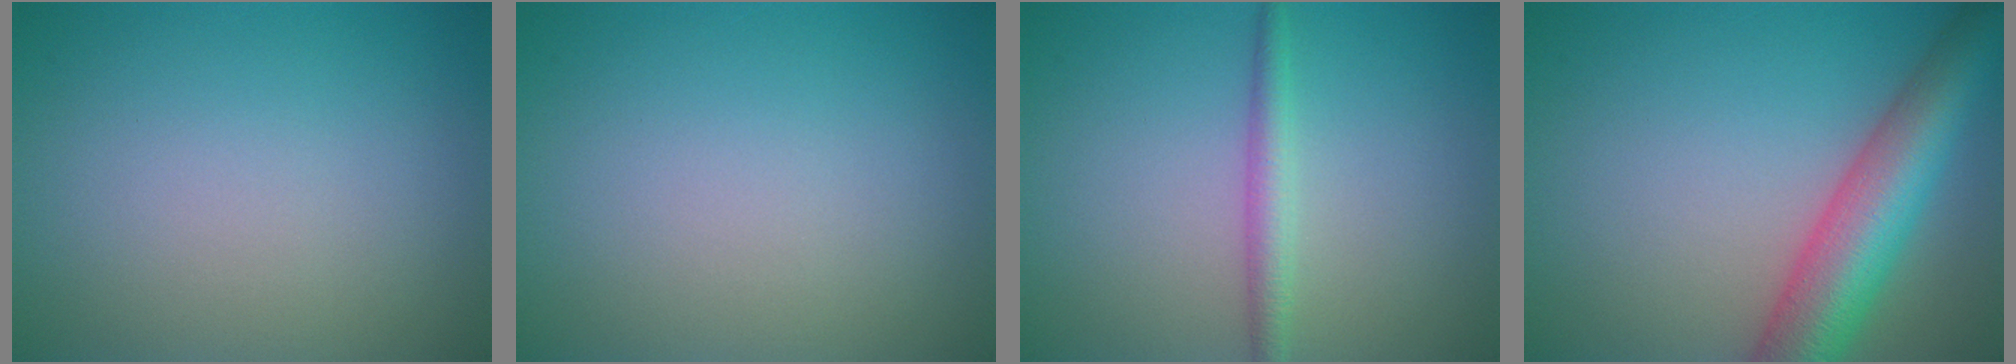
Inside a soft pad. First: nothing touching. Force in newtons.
{"total": 0.0}
{"total": 2.1, "press": 2.1, "slide": 0.0}
{"total": 8.0, "press": 8.0, "slide": 0.4}